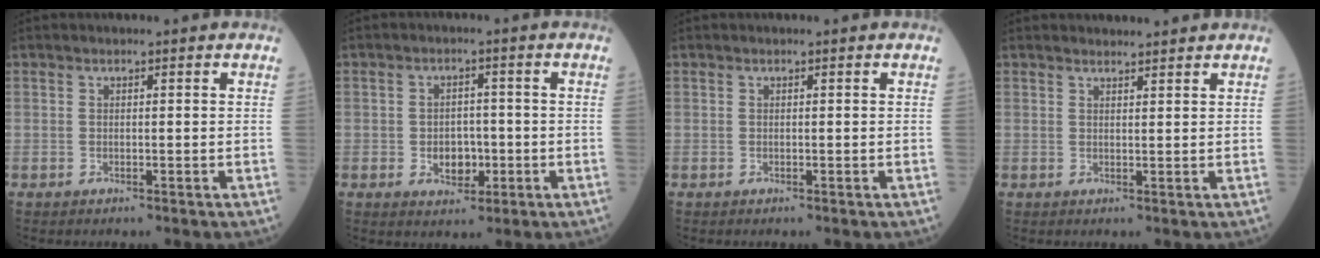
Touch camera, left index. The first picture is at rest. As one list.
[{"total": 4.0, "force": [-1.1, 2.9, 2.6], "torque": [-0.039, 0.006, -0.012]}, {"total": 0.0}, {"total": 3.0, "force": [3.0, 0.3, 0.3], "torque": [-0.009, 0.011, 0.040]}]